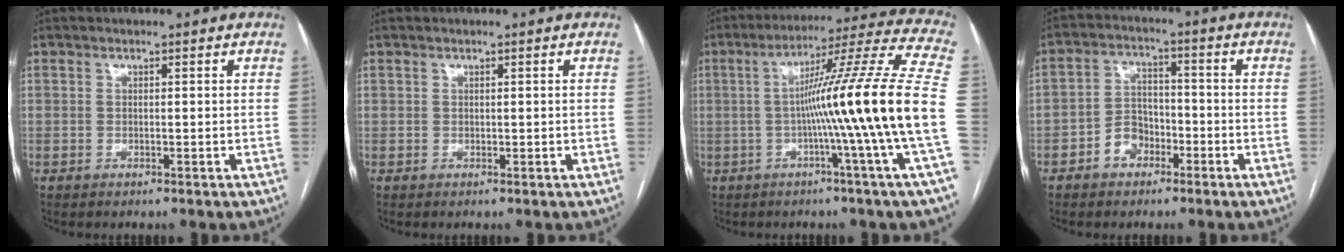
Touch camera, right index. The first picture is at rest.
{"total": 0.0}
{"total": 20.4, "force": [-2.7, -3.4, 20.0], "torque": [-0.272, 0.003, -0.063]}
{"total": 5.5, "force": [-2.9, 3.8, 2.7], "torque": [-0.049, 0.020, -0.052]}